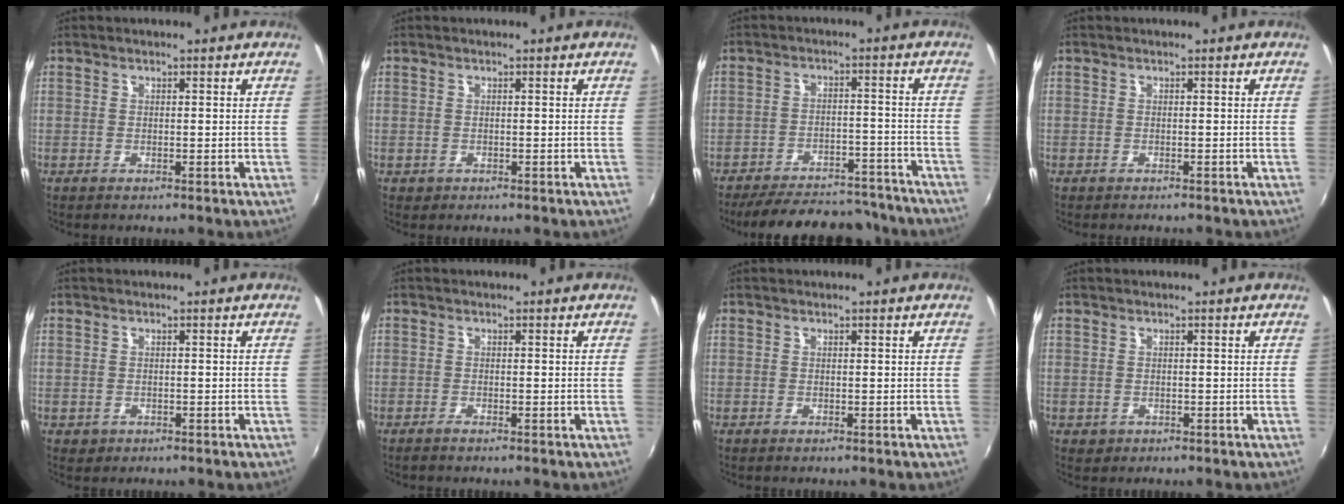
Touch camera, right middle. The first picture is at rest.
{"total": 0.7, "force": [-0.3, 0.6, 0.1], "torque": [-0.002, -0.003, -0.003]}
{"total": 19.2, "force": [-16.9, 6.3, 6.7], "torque": [-0.139, 0.024, -0.212]}
{"total": 0.9, "force": [-0.8, 0.3, 0.1], "torque": [-0.006, -0.004, -0.012]}
{"total": 1.3, "force": [-0.4, 1.2, 0.3], "torque": [-0.008, -0.004, -0.004]}
{"total": 0.7, "force": [-0.7, 0.1, 0.3], "torque": [-0.004, -0.003, -0.016]}
{"total": 0.0}
{"total": 1.3, "force": [-0.4, 1.2, 0.3], "torque": [-0.007, -0.003, -0.003]}